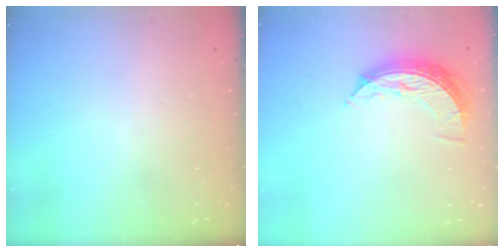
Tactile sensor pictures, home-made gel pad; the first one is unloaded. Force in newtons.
{"total": 7.8, "press": 7.8, "slide": 0.3}